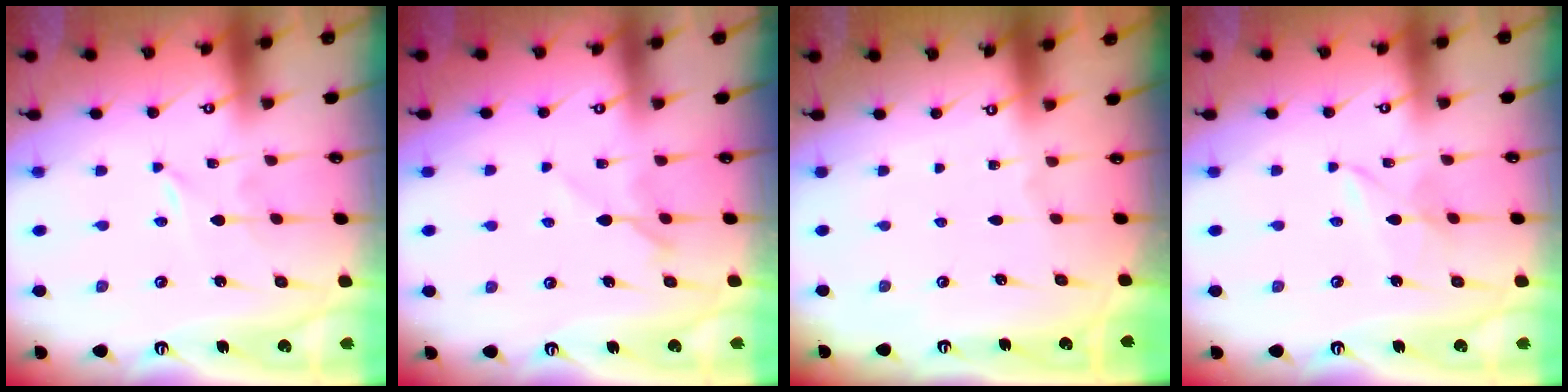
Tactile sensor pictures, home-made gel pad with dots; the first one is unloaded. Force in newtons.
{"total": 4.8, "press": 4.7, "slide": 0.7}
{"total": 0.0}
{"total": 3.1, "press": 3.1, "slide": 0.3}